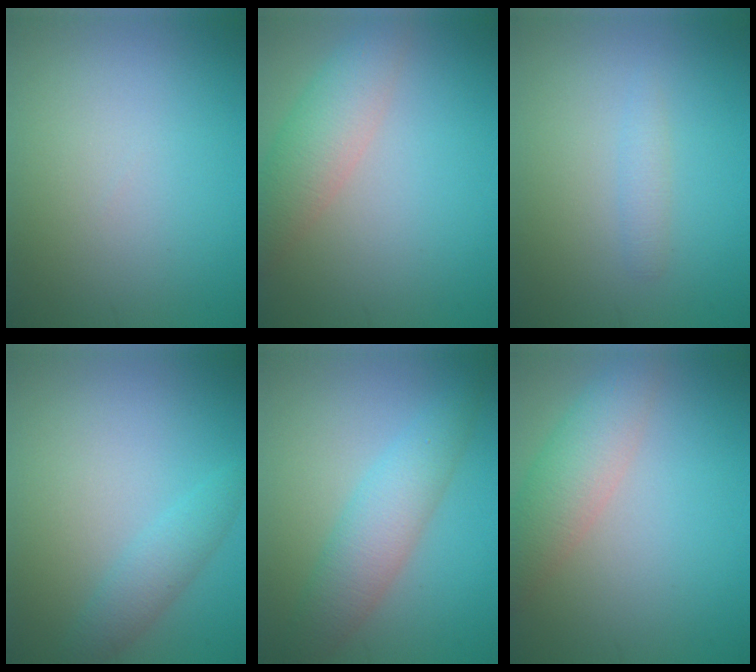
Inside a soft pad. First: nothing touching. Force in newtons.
{"total": 4.2, "press": 4.2, "slide": 0.2}
{"total": 1.1, "press": 1.1, "slide": 0.1}
{"total": 2.3, "press": 2.3, "slide": 0.2}
{"total": 4.5, "press": 4.5, "slide": 0.1}
{"total": 4.2, "press": 4.2, "slide": 0.2}